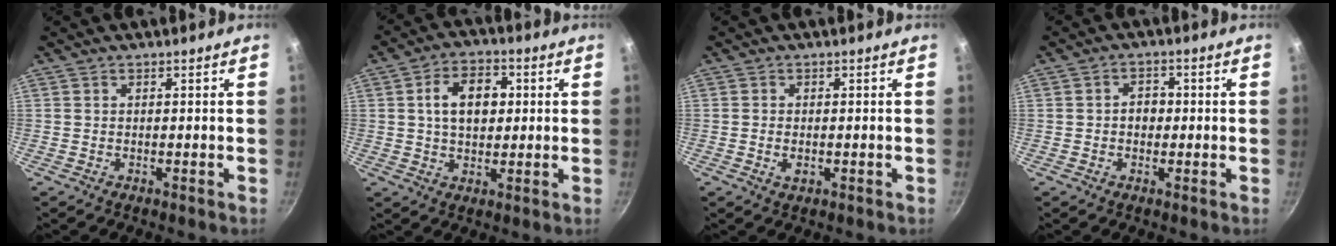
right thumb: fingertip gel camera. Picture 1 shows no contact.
{"total": 9.7, "force": [1.6, 6.5, 7.0], "torque": [-0.093, 0.009, 0.021]}
{"total": 2.1, "force": [-0.5, 1.3, 1.6], "torque": [-0.030, -0.001, -0.009]}
{"total": 3.4, "force": [-0.2, 2.7, 2.0], "torque": [-0.008, 0.009, -0.005]}